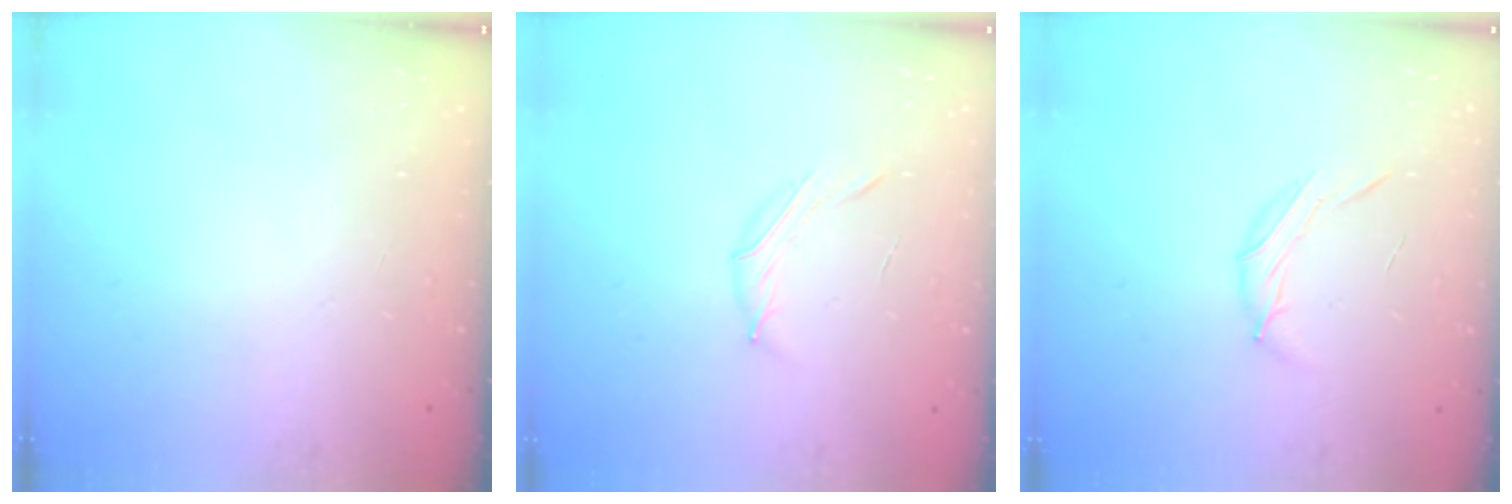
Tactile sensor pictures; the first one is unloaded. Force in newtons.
{"total": 4.2, "press": 4.0, "slide": 1.2}
{"total": 6.8, "press": 6.8, "slide": 0.5}